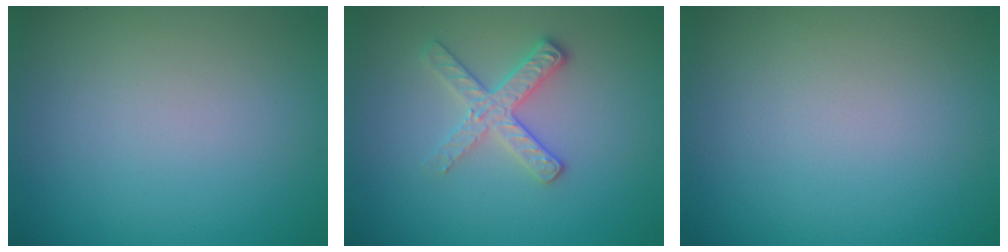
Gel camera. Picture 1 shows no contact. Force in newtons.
{"total": 2.8, "press": 2.6, "slide": 1.0}
{"total": 0.0}